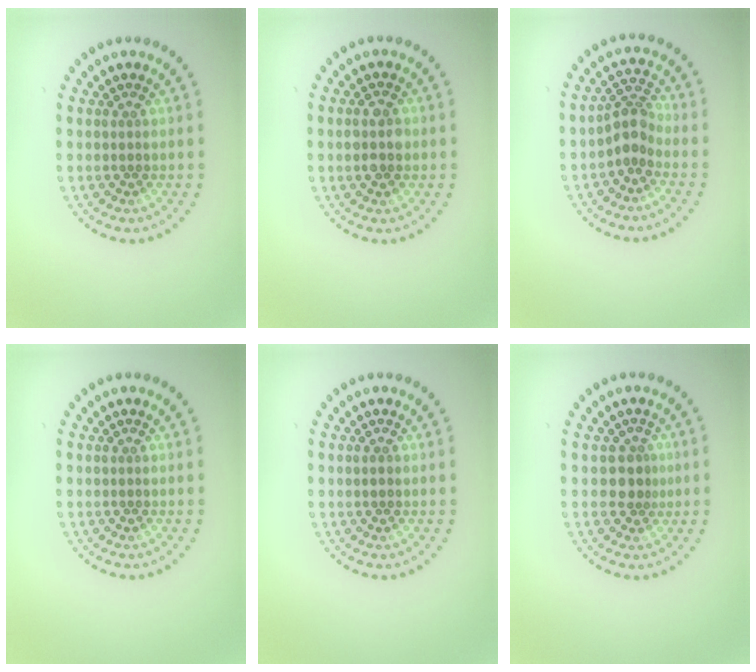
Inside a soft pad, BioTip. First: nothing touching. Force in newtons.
{"total": 2.3, "press": 2.3, "slide": 0.2}
{"total": 2.6, "press": 2.0, "slide": 1.6}
{"total": 0.0}
{"total": 0.8, "press": 0.8, "slide": 0.1}
{"total": 2.1, "press": 1.7, "slide": 1.3}